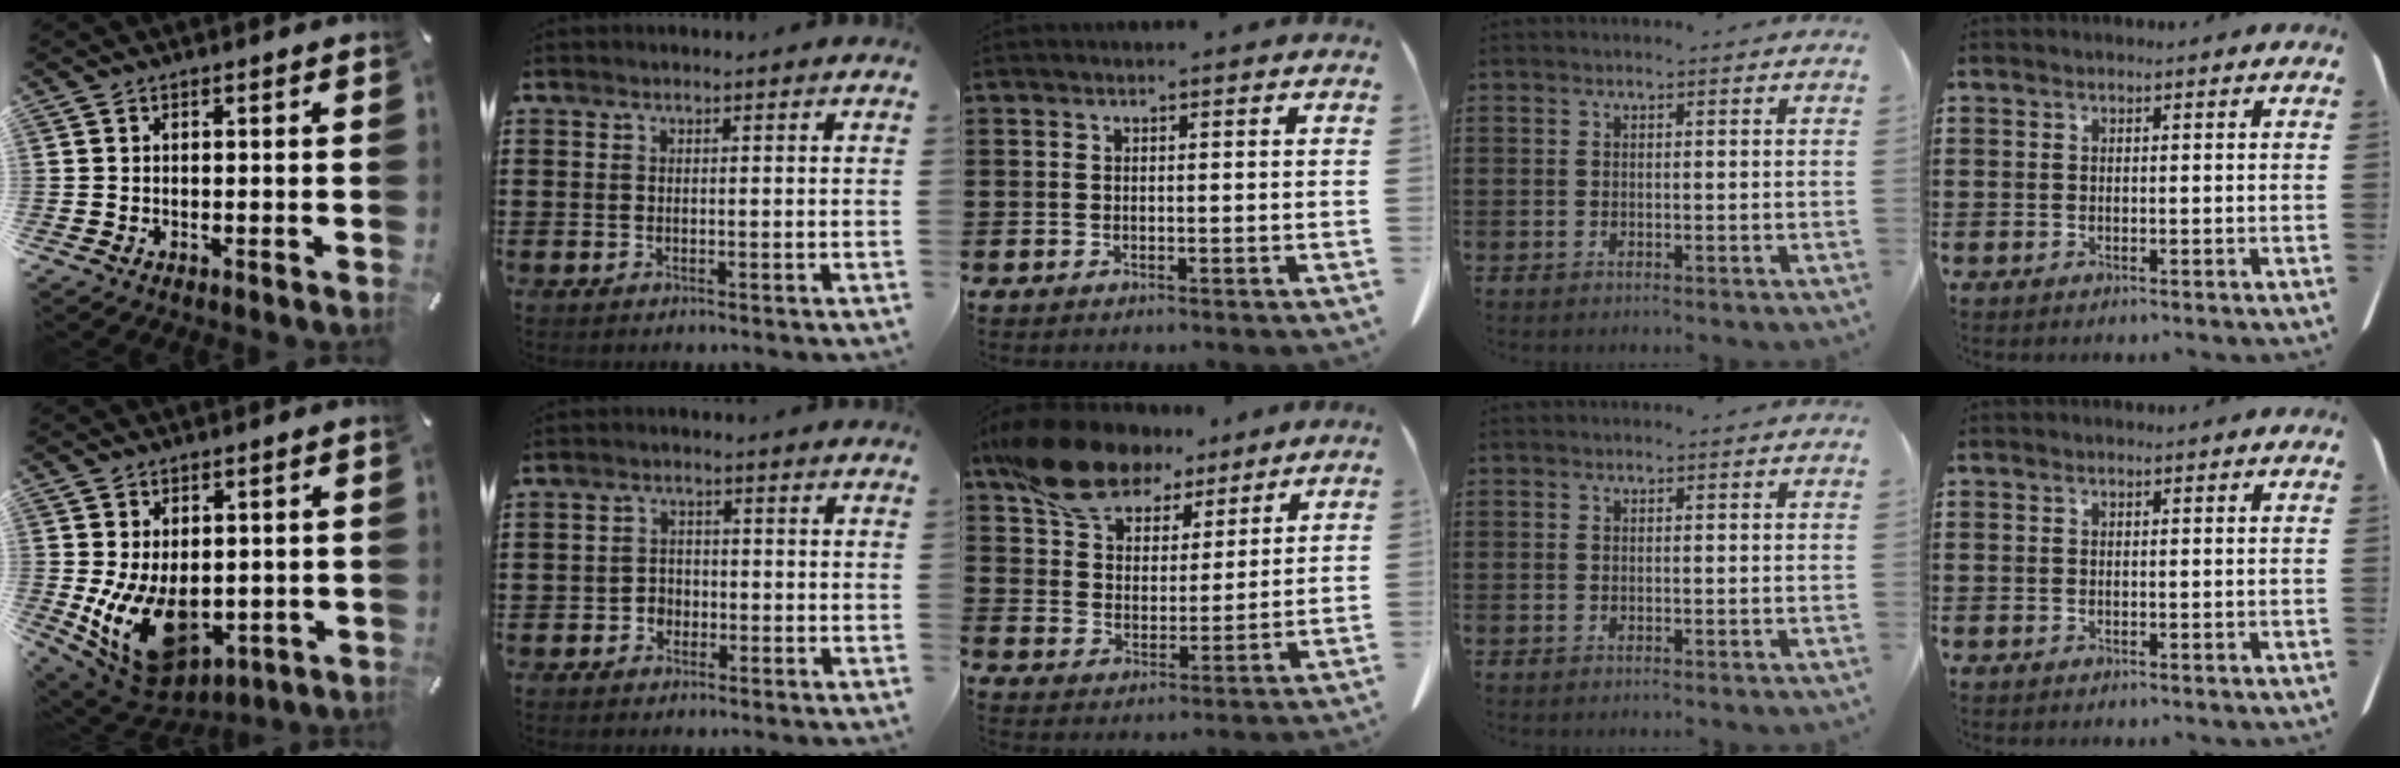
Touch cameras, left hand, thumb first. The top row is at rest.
{"thumb": {"total": 14.5, "force": [-2.0, 9.9, 10.4], "torque": [-0.185, -0.009, -0.023]}, "index": {"total": 2.2, "force": [-1.5, 1.6, 0.3], "torque": [-0.013, 0.003, -0.034]}, "middle": {"total": 11.9, "force": [9.5, 5.1, 4.9], "torque": [-0.129, -0.031, 0.183]}}